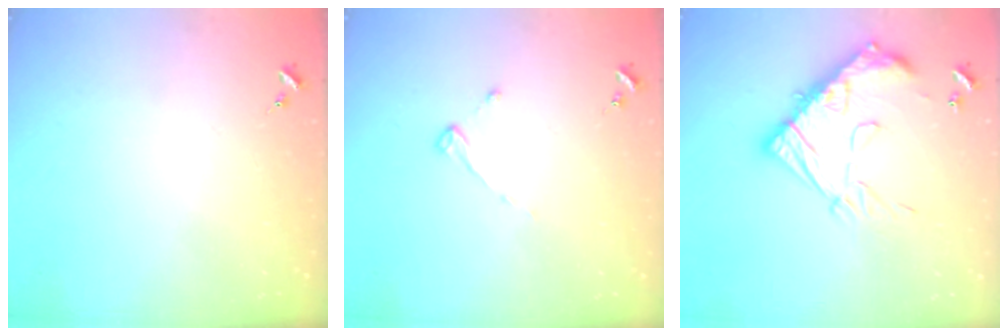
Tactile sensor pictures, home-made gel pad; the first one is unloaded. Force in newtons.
{"total": 2.6, "press": 2.5, "slide": 0.4}
{"total": 19.3, "press": 19.2, "slide": 1.6}